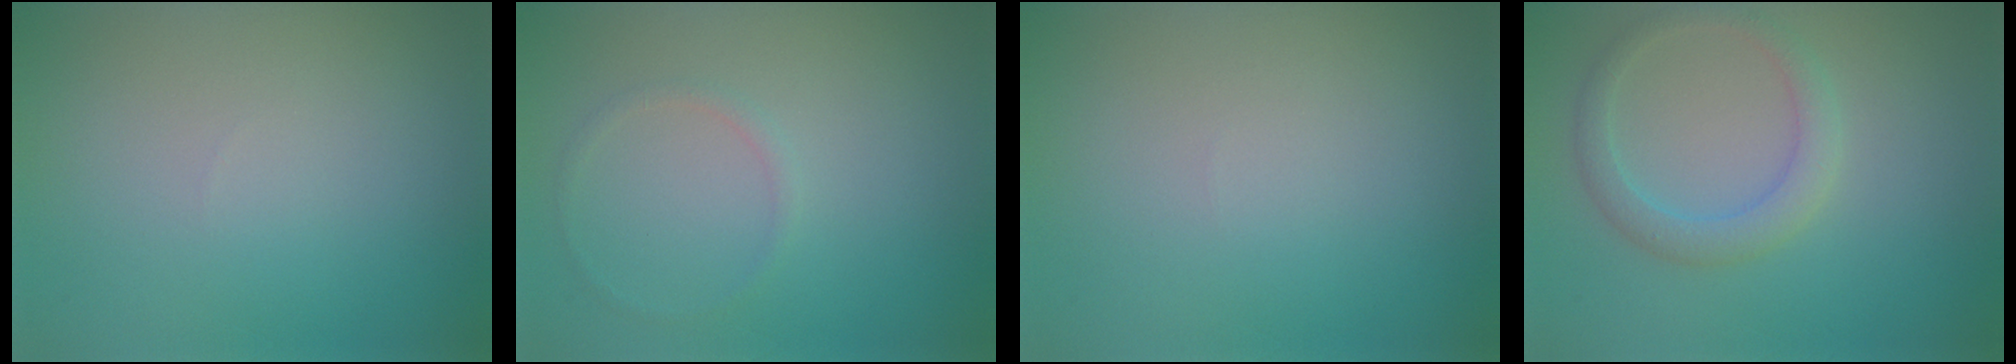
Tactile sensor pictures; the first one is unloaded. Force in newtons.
{"total": 0.8, "press": 0.8, "slide": 0.1}
{"total": 0.0}
{"total": 2.5, "press": 2.5, "slide": 0.1}